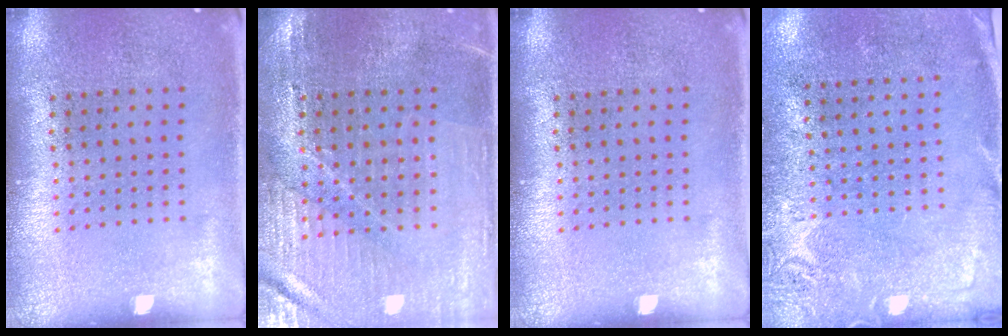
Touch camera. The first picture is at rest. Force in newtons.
{"total": 1.7, "press": 1.7, "slide": 0.3}
{"total": 0.0}
{"total": 2.6, "press": 2.2, "slide": 1.4}